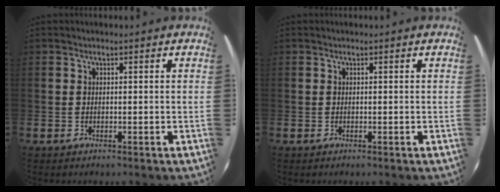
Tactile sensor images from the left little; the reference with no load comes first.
{"total": 0.0}